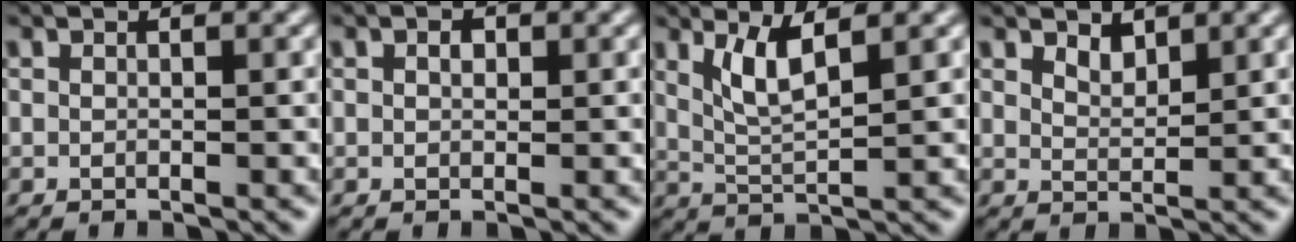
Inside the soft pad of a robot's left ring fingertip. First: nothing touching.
{"total": 0.9, "force": [0.3, 0.6, 0.6], "torque": [-0.010, 0.000, 0.002]}
{"total": 3.3, "force": [1.7, 0.7, 2.8], "torque": [-0.060, -0.008, 0.040]}
{"total": 1.5, "force": [1.3, 0.5, 0.6], "torque": [-0.015, -0.004, 0.025]}